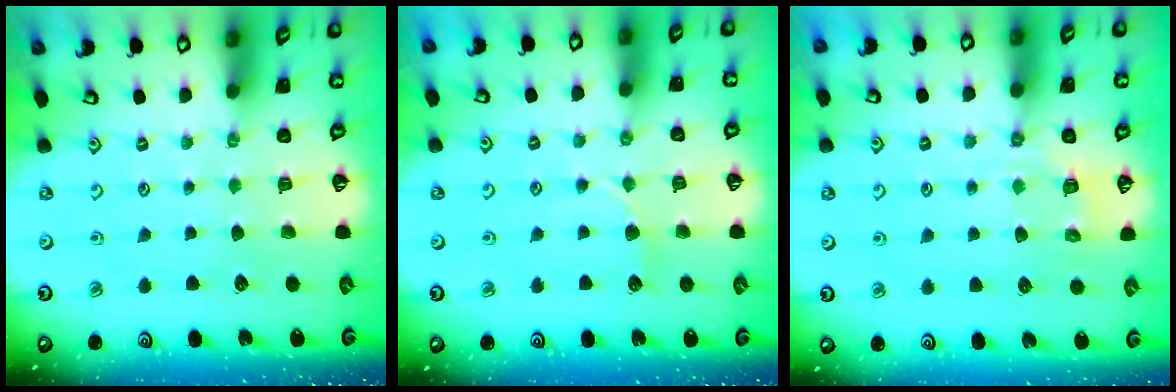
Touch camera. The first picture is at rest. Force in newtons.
{"total": 5.7, "press": 5.7, "slide": 0.5}
{"total": 4.7, "press": 4.4, "slide": 1.4}